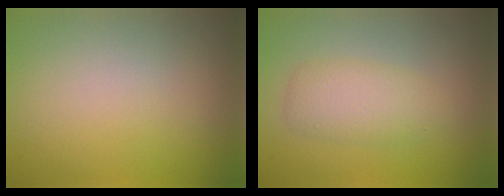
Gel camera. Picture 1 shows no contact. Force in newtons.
{"total": 3.1, "press": 3.1, "slide": 0.1}